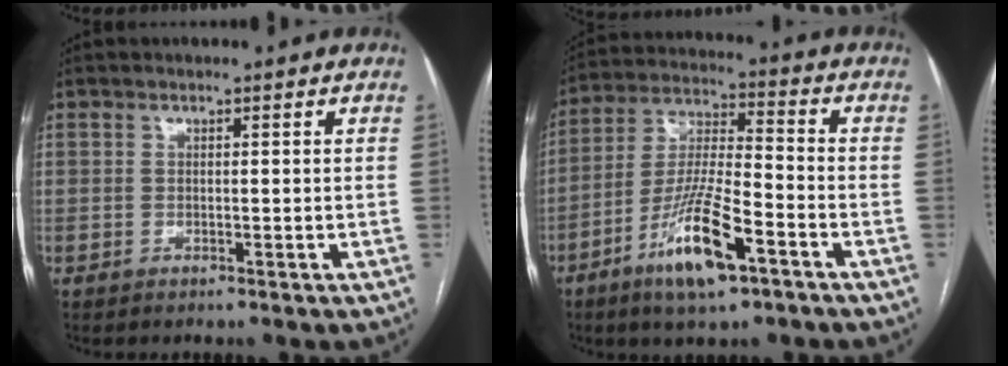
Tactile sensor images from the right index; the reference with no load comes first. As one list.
[{"total": 13.2, "force": [-6.8, 2.5, 11.0], "torque": [-0.214, -0.011, -0.122]}]